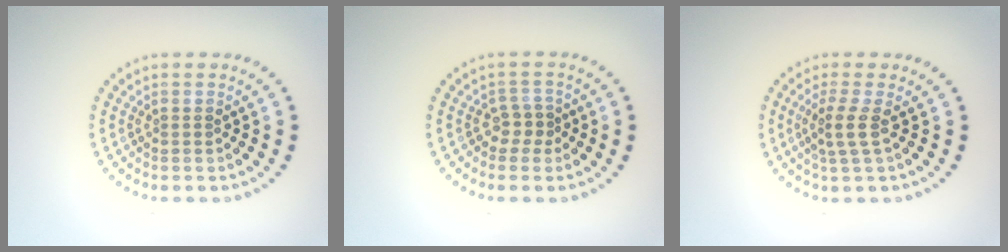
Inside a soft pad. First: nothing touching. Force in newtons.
{"total": 1.8, "press": 1.4, "slide": 1.2}
{"total": 2.1, "press": 1.6, "slide": 1.3}